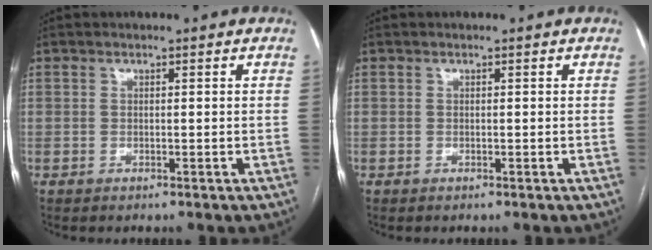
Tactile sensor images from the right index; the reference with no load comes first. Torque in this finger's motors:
{"motor_torque": [0.00, 0.00, 0.00, 0.01]}